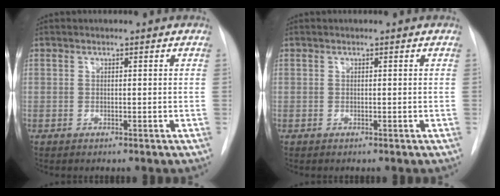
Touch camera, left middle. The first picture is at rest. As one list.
[{"total": 0.0}]